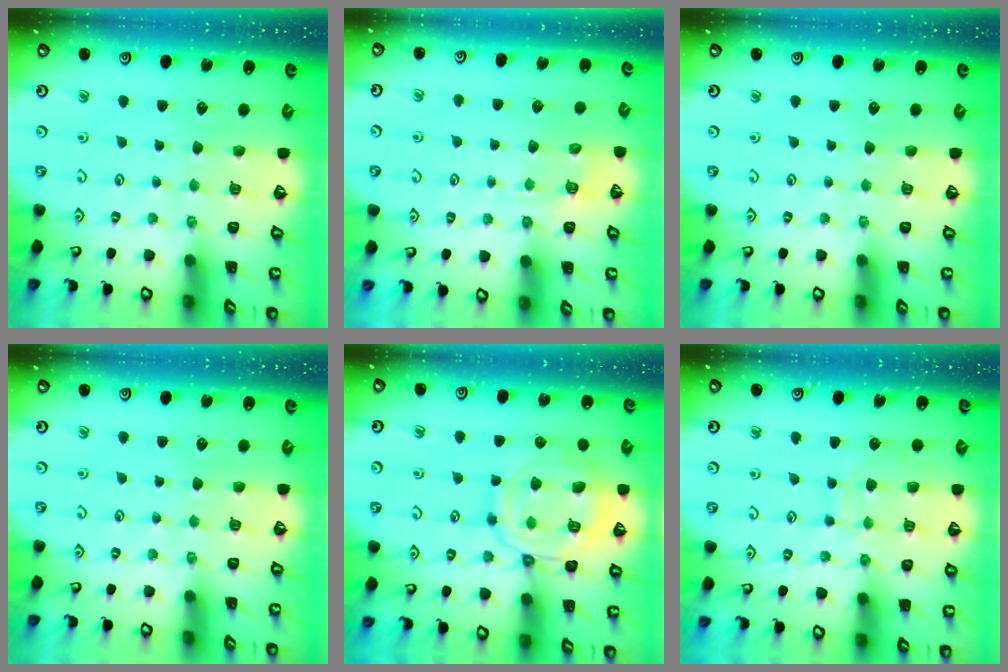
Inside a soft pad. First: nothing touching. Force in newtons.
{"total": 4.8, "press": 4.6, "slide": 1.3}
{"total": 0.0}
{"total": 0.0}
{"total": 14.2, "press": 14.2, "slide": 1.5}
{"total": 8.4, "press": 8.4, "slide": 0.7}